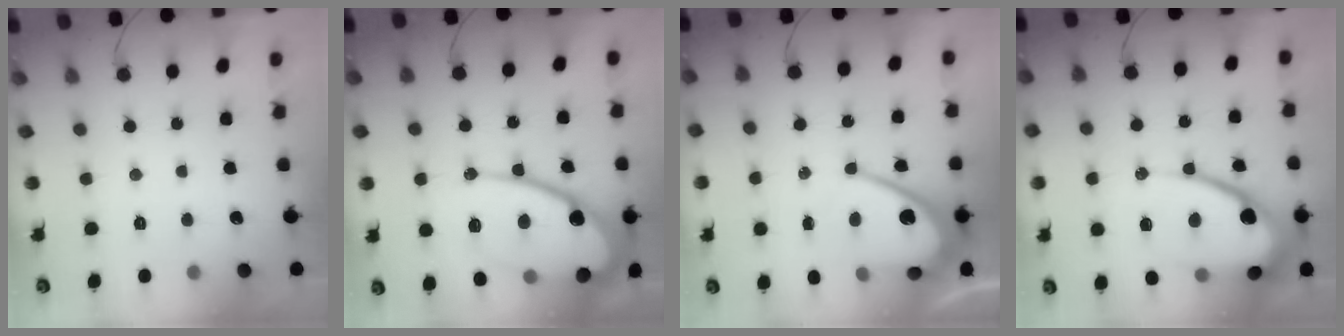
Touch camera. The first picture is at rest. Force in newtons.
{"total": 22.7, "press": 22.6, "slide": 2.3}
{"total": 11.9, "press": 11.8, "slide": 0.9}
{"total": 15.4, "press": 15.3, "slide": 1.6}